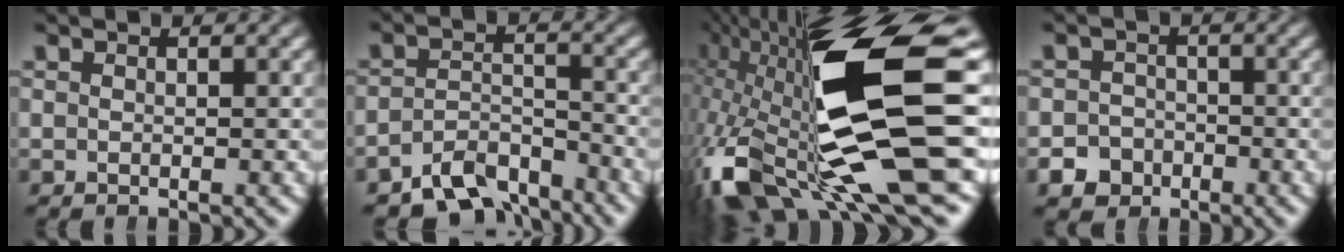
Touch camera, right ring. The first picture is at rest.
{"total": 7.2, "force": [-5.9, 3.2, 2.6], "torque": [-0.031, -0.023, -0.093]}
{"total": 18.1, "force": [-2.1, 7.5, 16.3], "torque": [-0.288, -0.031, -0.002]}
{"total": 5.3, "force": [-2.9, 4.4, 0.7], "torque": [-0.016, -0.020, -0.048]}